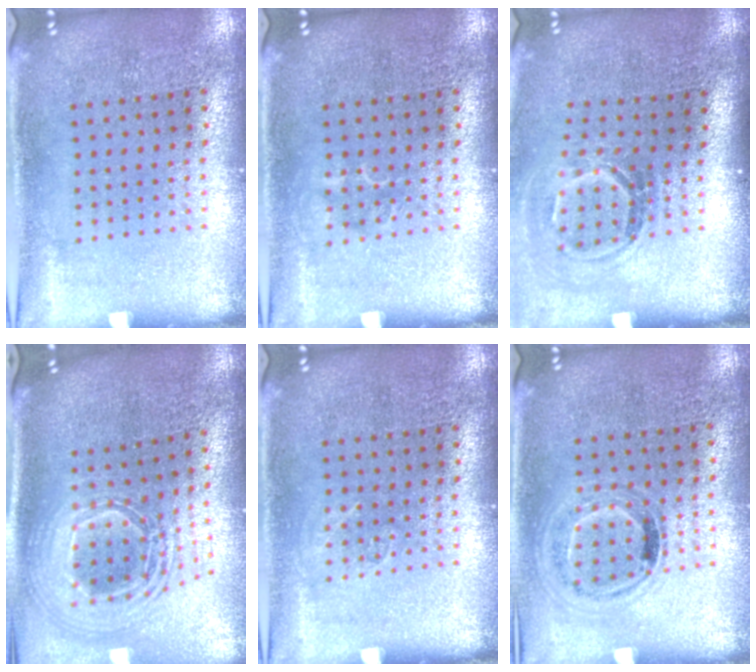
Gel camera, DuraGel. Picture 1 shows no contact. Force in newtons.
{"total": 0.9, "press": 0.8, "slide": 0.2}
{"total": 1.7, "press": 1.1, "slide": 1.3}
{"total": 2.5, "press": 1.8, "slide": 1.6}
{"total": 0.7, "press": 0.7, "slide": 0.1}
{"total": 0.9, "press": 0.8, "slide": 0.4}